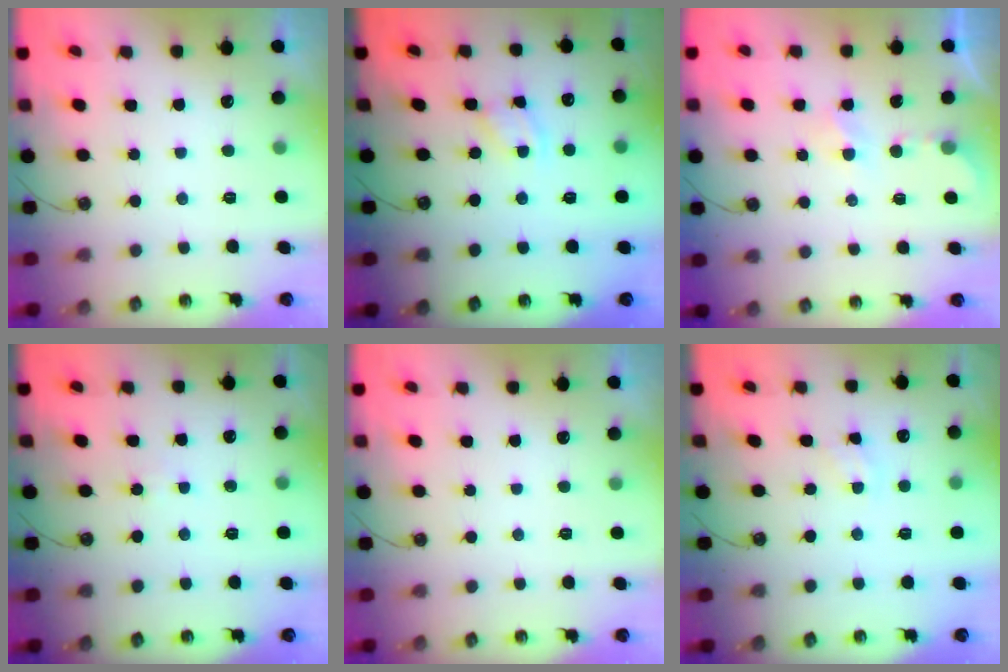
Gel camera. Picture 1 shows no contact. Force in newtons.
{"total": 2.3, "press": 2.3, "slide": 0.1}
{"total": 3.1, "press": 3.0, "slide": 0.4}
{"total": 2.4, "press": 2.4, "slide": 0.2}
{"total": 0.0}
{"total": 2.4, "press": 2.3, "slide": 0.4}